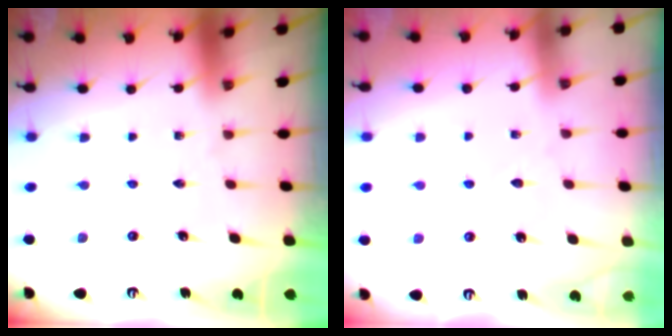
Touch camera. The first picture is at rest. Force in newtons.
{"total": 2.7, "press": 2.7, "slide": 0.3}